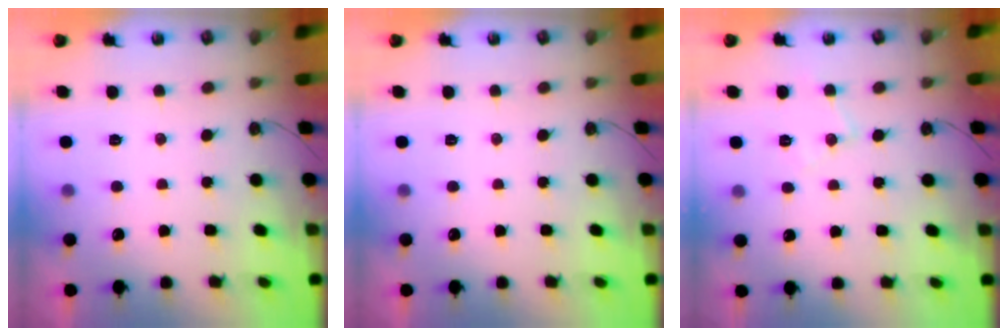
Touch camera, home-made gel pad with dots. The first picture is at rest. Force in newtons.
{"total": 0.0}
{"total": 7.0, "press": 7.0, "slide": 0.6}